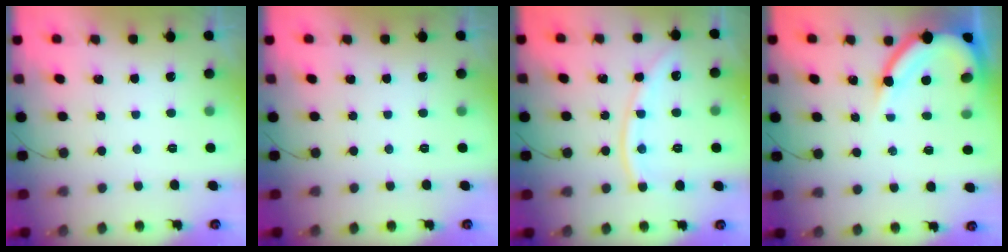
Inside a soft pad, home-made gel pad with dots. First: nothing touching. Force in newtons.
{"total": 0.0}
{"total": 11.3, "press": 11.2, "slide": 1.5}
{"total": 11.2, "press": 11.1, "slide": 1.2}